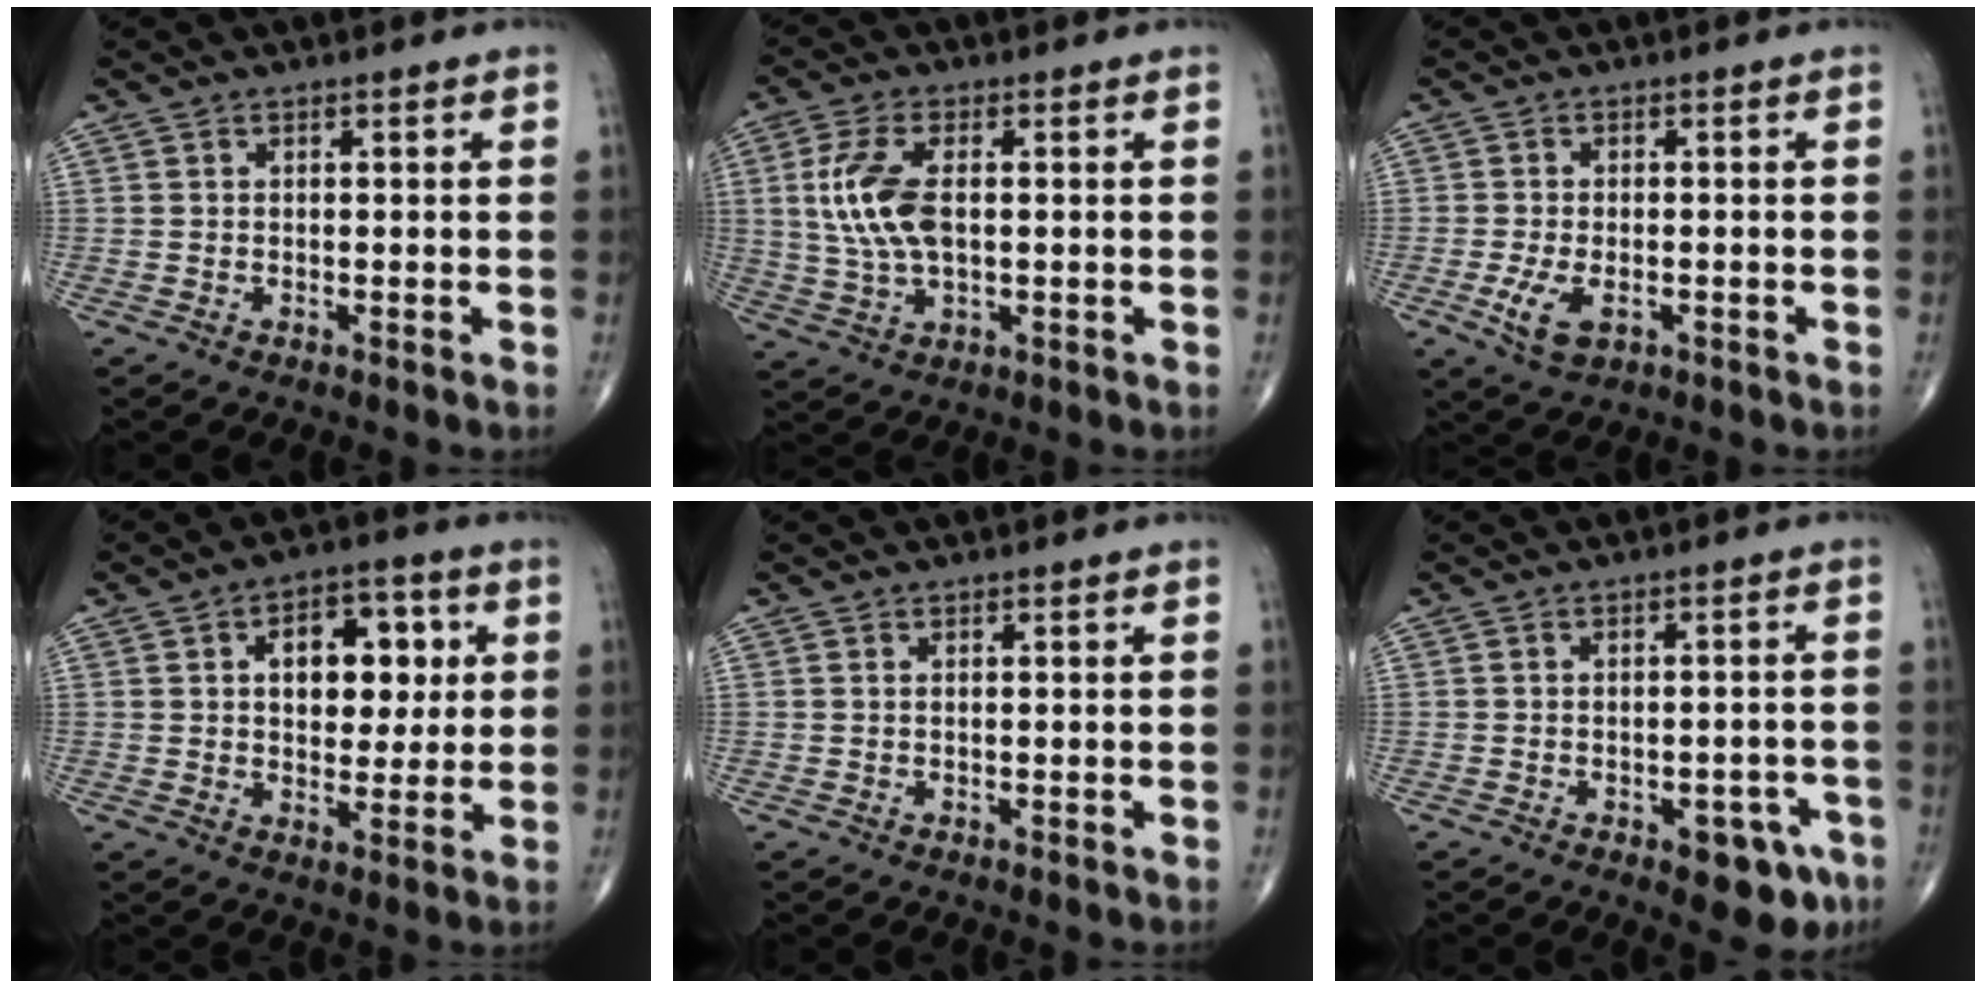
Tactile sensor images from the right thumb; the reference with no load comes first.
{"total": 9.9, "force": [1.1, 4.9, 8.5], "torque": [-0.189, 0.002, 0.025]}
{"total": 5.3, "force": [-1.8, 2.8, 4.1], "torque": [-0.084, -0.003, -0.028]}
{"total": 11.8, "force": [2.6, 7.4, 8.9], "torque": [-0.081, 0.003, 0.037]}
{"total": 0.0}
{"total": 7.6, "force": [-4.0, 3.8, 5.3], "torque": [-0.041, 0.022, -0.043]}